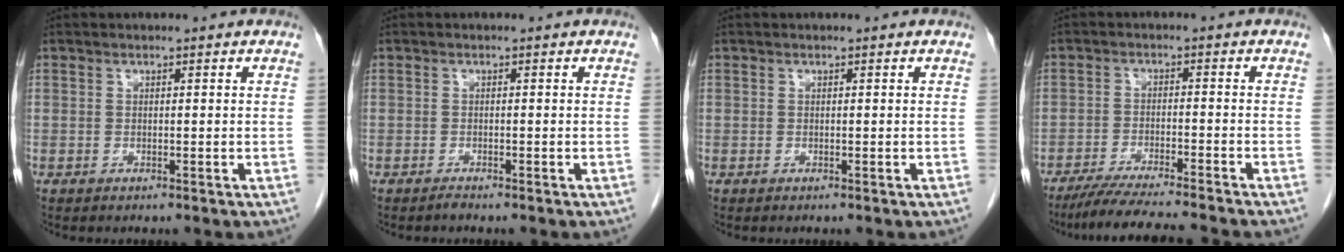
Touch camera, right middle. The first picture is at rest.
{"total": 0.6, "force": [-0.5, -0.1, 0.1], "torque": [-0.005, -0.001, -0.010]}
{"total": 0.0}
{"total": 11.2, "force": [-10.0, -0.7, 5.1], "torque": [-0.068, -0.022, -0.157]}